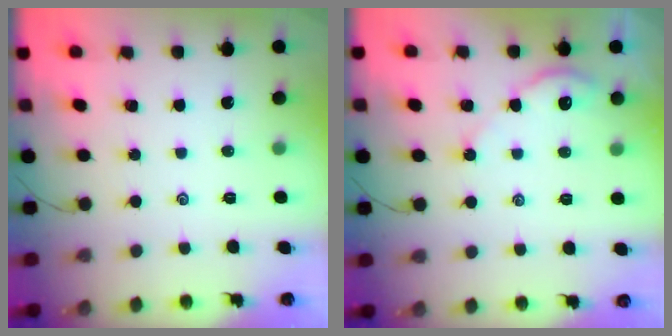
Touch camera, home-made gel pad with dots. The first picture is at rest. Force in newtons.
{"total": 3.8, "press": 3.7, "slide": 0.4}